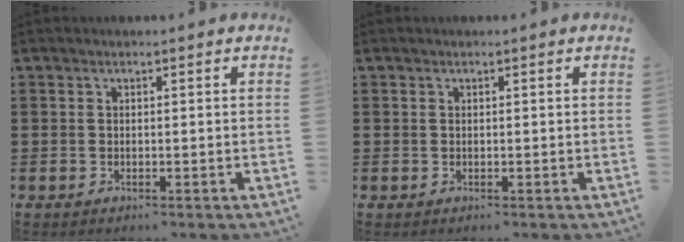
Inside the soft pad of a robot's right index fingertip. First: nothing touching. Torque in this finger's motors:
{"motor_torque": [0.00, 0.00, 0.00, -0.01]}